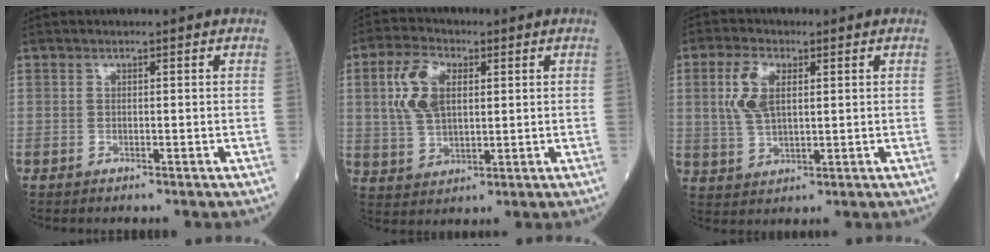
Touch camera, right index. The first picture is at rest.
{"total": 8.3, "force": [2.2, 4.3, 6.8], "torque": [-0.156, 0.014, 0.046]}
{"total": 6.3, "force": [1.8, 2.8, 5.4], "torque": [-0.129, 0.008, 0.041]}